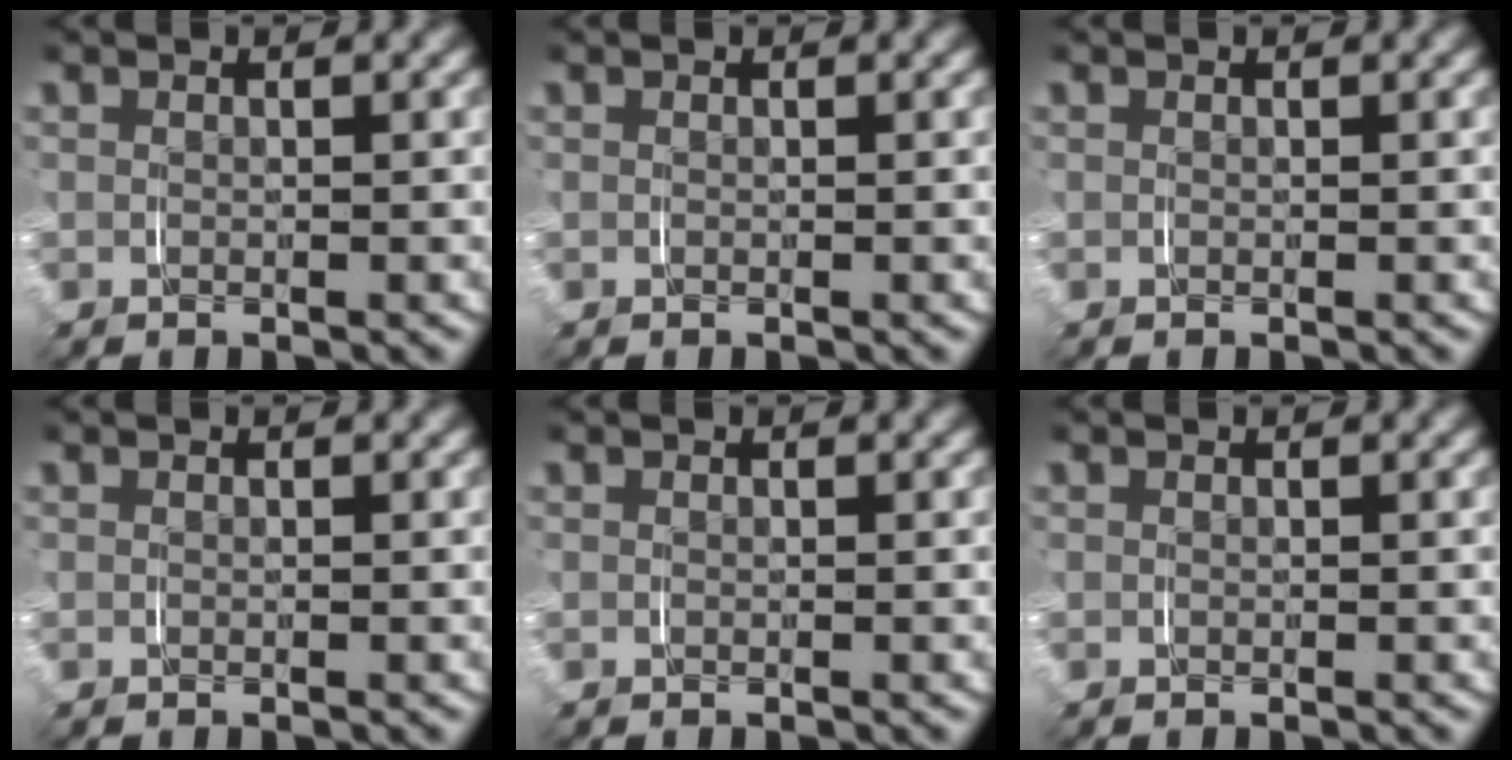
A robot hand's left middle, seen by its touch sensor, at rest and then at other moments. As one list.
[{"total": 0.0}, {"total": 0.0}, {"total": 0.0}, {"total": 0.0}, {"total": 0.0}]